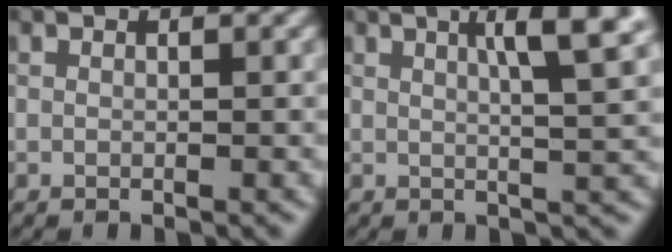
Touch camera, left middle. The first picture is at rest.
{"total": 5.6, "force": [2.2, 1.1, 5.1], "torque": [-0.060, 0.008, 0.031]}